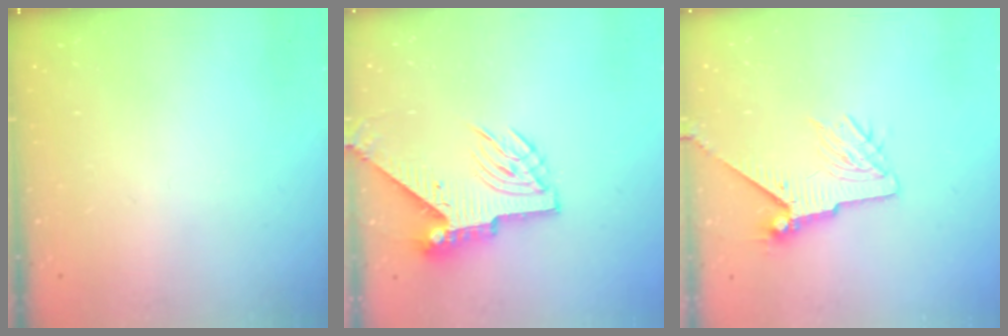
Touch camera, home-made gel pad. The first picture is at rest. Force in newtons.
{"total": 7.8, "press": 7.7, "slide": 1.3}
{"total": 8.0, "press": 8.0, "slide": 0.1}